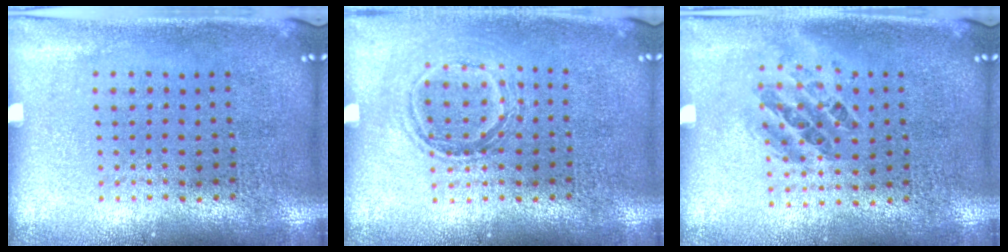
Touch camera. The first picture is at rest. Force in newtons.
{"total": 1.1, "press": 1.0, "slide": 0.6}
{"total": 0.9, "press": 0.8, "slide": 0.4}